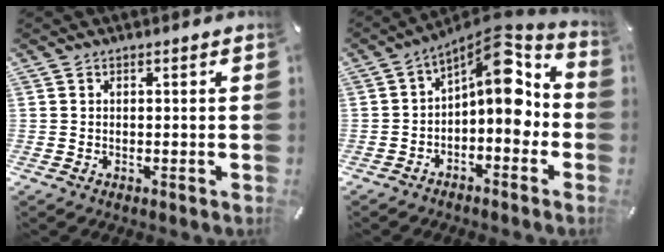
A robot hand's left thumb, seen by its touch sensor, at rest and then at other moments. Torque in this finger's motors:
{"motor_torque": [1.51, 3.49, 0.38, 0.16, 0.19]}